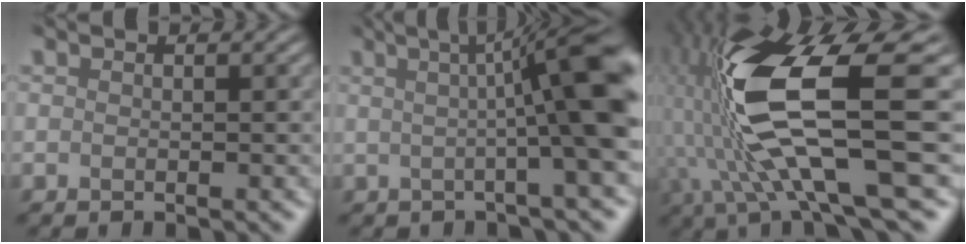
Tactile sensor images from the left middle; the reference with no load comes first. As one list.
[{"total": 9.4, "force": [1.7, 1.4, 9.2], "torque": [-0.099, 0.015, 0.017]}, {"total": 13.4, "force": [1.6, 5.2, 12.2], "torque": [-0.247, -0.014, 0.033]}]